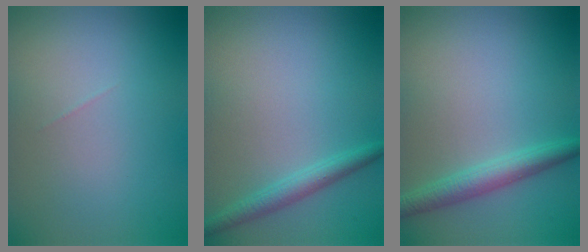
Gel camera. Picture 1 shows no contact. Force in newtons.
{"total": 2.0, "press": 2.0, "slide": 0.0}
{"total": 2.7, "press": 2.7, "slide": 0.1}